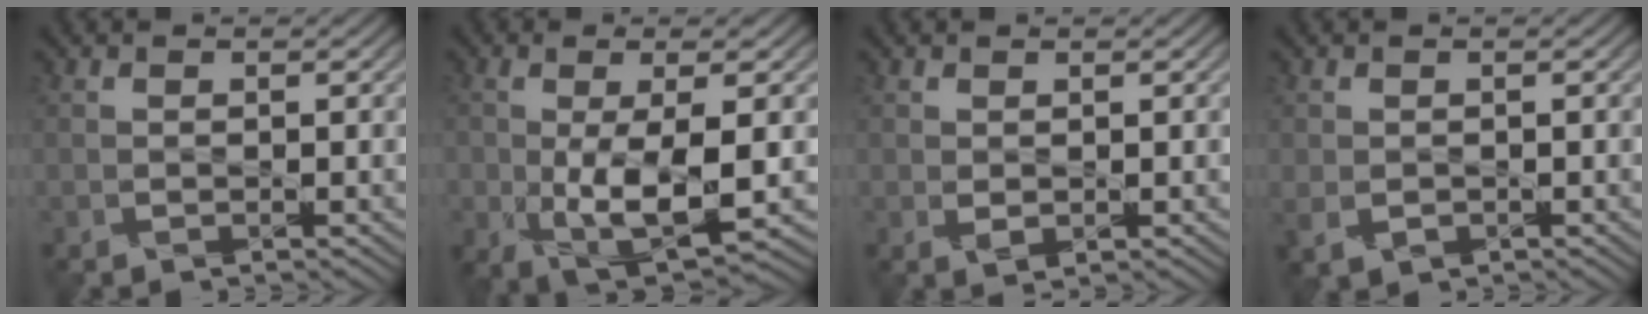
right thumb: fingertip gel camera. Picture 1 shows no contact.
{"total": 9.1, "force": [-1.3, 3.7, 8.2], "torque": [-0.171, -0.018, -0.014]}
{"total": 1.0, "force": [0.2, 0.6, 0.8], "torque": [-0.019, -0.004, 0.008]}
{"total": 2.0, "force": [-0.5, 1.6, 1.1], "torque": [-0.032, -0.012, -0.008]}